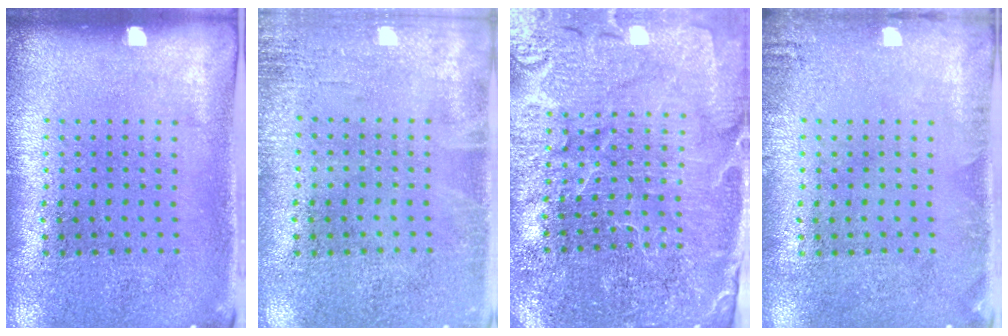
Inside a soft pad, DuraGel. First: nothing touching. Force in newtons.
{"total": 1.7, "press": 1.7, "slide": 0.3}
{"total": 4.1, "press": 4.0, "slide": 1.1}
{"total": 1.1, "press": 1.1, "slide": 0.2}